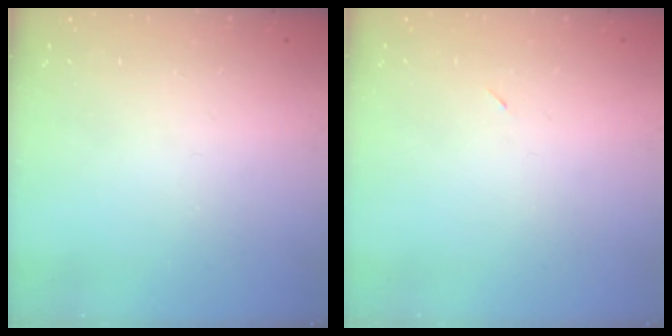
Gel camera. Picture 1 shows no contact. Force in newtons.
{"total": 2.3, "press": 1.9, "slide": 1.2}